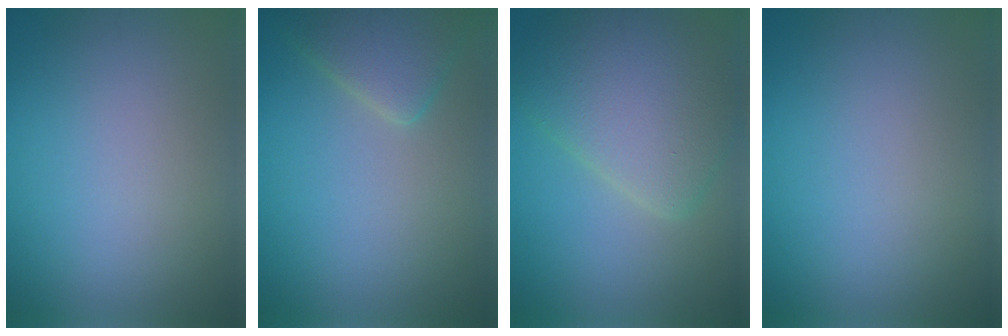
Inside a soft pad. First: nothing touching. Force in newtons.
{"total": 3.5, "press": 3.4, "slide": 0.4}
{"total": 6.9, "press": 6.9, "slide": 0.5}
{"total": 0.0}